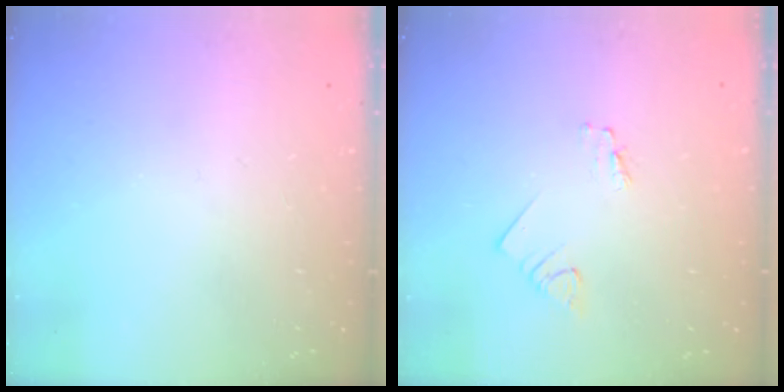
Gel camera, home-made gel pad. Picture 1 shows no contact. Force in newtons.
{"total": 1.2, "press": 1.2, "slide": 0.1}